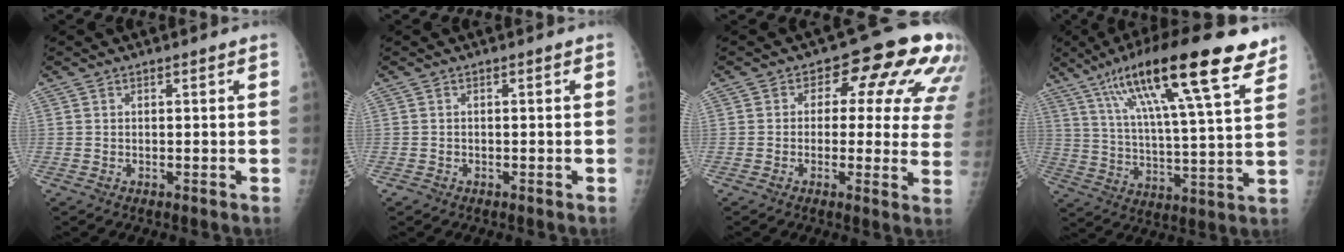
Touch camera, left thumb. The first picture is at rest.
{"total": 0.8, "force": [-0.5, 0.6, 0.0], "torque": [0.003, 0.003, -0.012]}
{"total": 15.1, "force": [5.1, 8.2, 11.7], "torque": [-0.085, 0.003, 0.044]}
{"total": 23.6, "force": [14.1, 4.6, 18.4], "torque": [-0.291, -0.028, 0.230]}